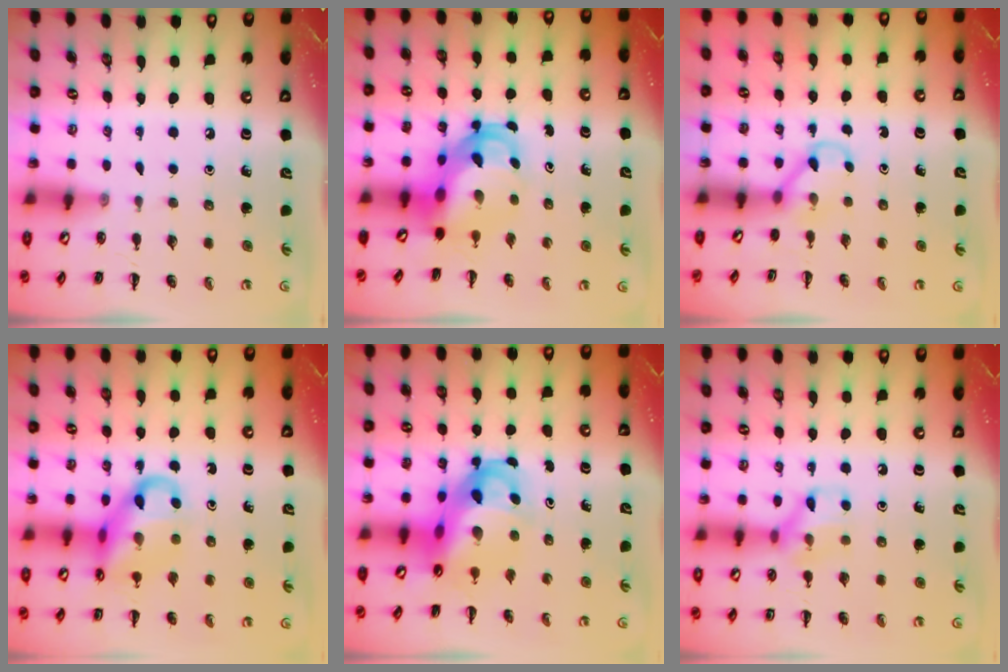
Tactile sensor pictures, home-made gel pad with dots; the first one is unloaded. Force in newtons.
{"total": 6.8, "press": 6.6, "slide": 1.4}
{"total": 3.5, "press": 3.3, "slide": 1.0}
{"total": 15.5, "press": 15.3, "slide": 2.3}
{"total": 9.7, "press": 9.2, "slide": 3.0}
{"total": 9.5, "press": 9.4, "slide": 0.7}